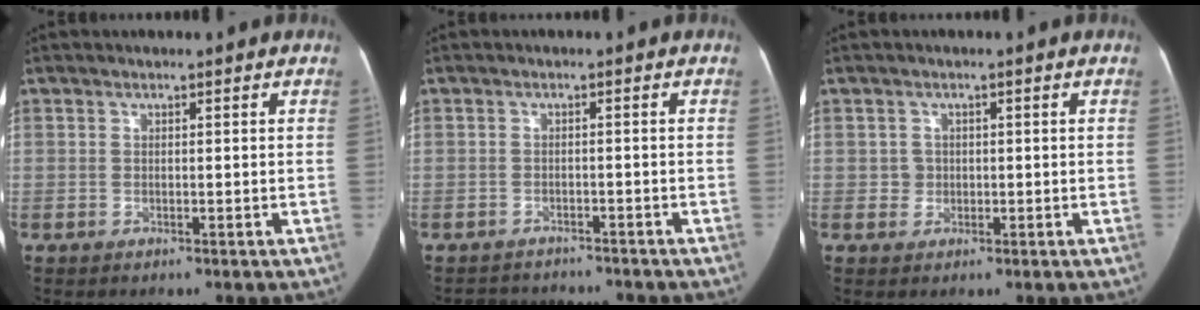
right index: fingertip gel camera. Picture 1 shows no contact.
{"total": 5.7, "force": [-5.3, 1.9, 0.3], "torque": [0.000, 0.009, -0.075]}
{"total": 2.1, "force": [0.0, 2.0, 0.3], "torque": [-0.002, 0.007, 0.003]}